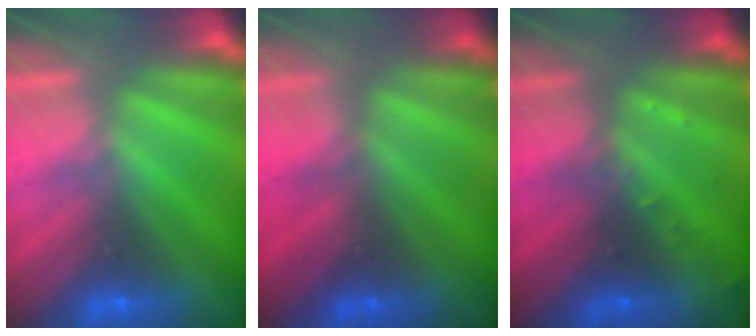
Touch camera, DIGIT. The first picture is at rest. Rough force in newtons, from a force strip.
{"total": 2.0}
{"total": 2.7}